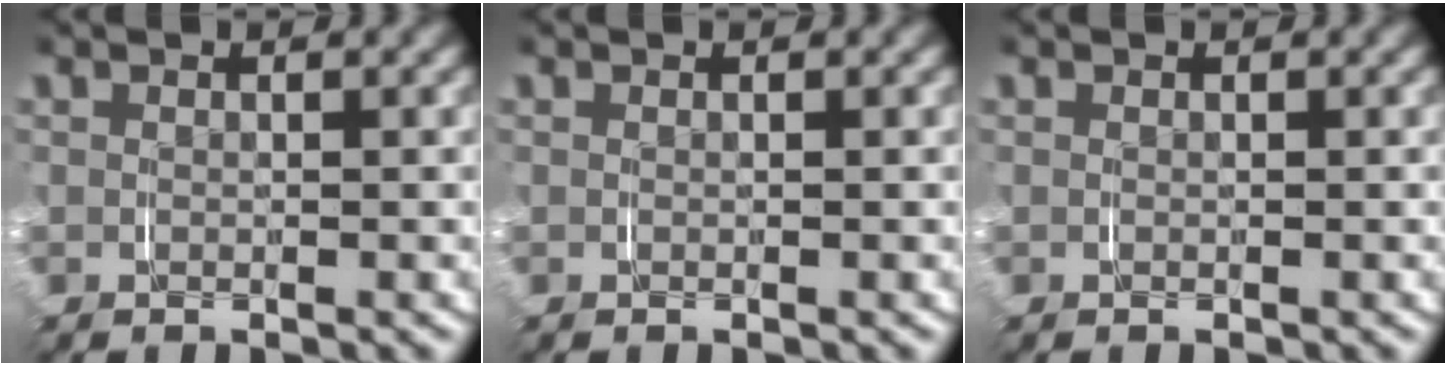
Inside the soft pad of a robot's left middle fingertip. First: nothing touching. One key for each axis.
{"total": 0.0}
{"total": 0.0}